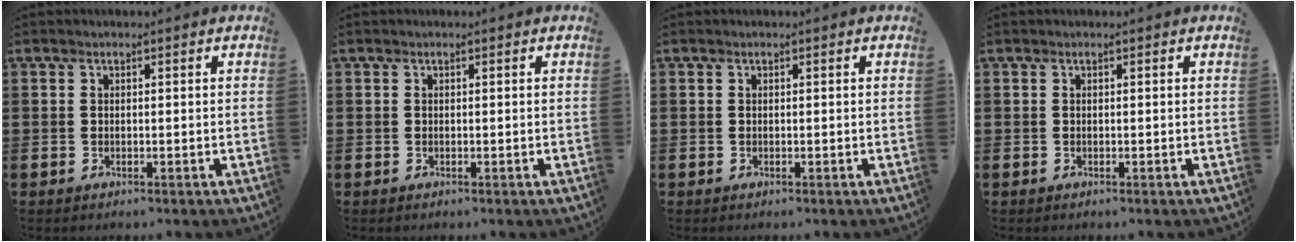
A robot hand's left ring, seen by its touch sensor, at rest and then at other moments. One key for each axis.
{"total": 0.0}
{"total": 0.0}
{"total": 0.0}